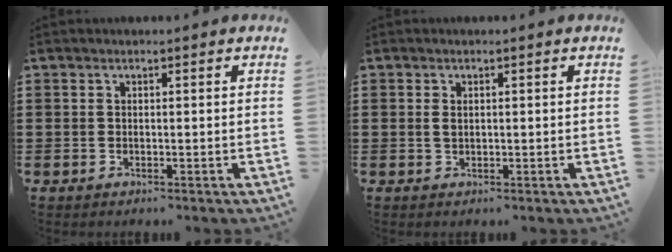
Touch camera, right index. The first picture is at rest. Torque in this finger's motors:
{"motor_torque": [0.08, 1.56, 0.07, 0.00]}